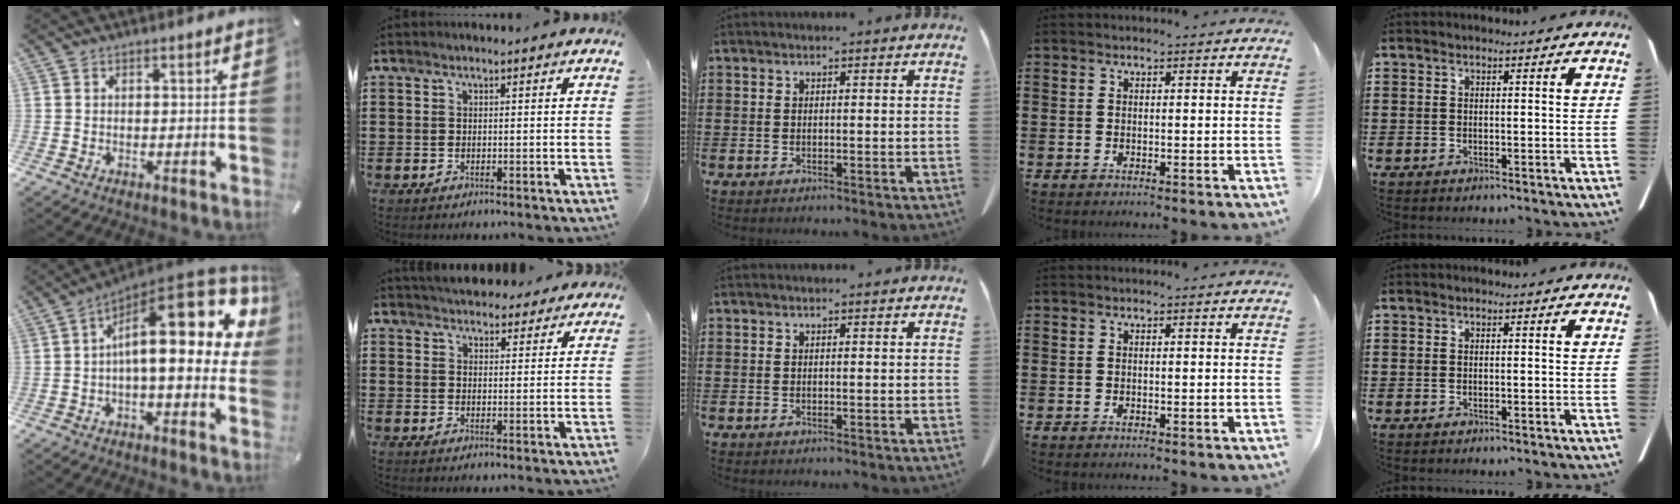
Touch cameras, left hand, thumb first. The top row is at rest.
{"thumb": {"total": 22.7, "force": [5.4, 9.5, 19.9], "torque": [-0.299, -0.048, 0.093]}, "index": {"total": 4.0, "force": [3.8, 1.2, 0.5], "torque": [-0.022, -0.010, 0.071]}}